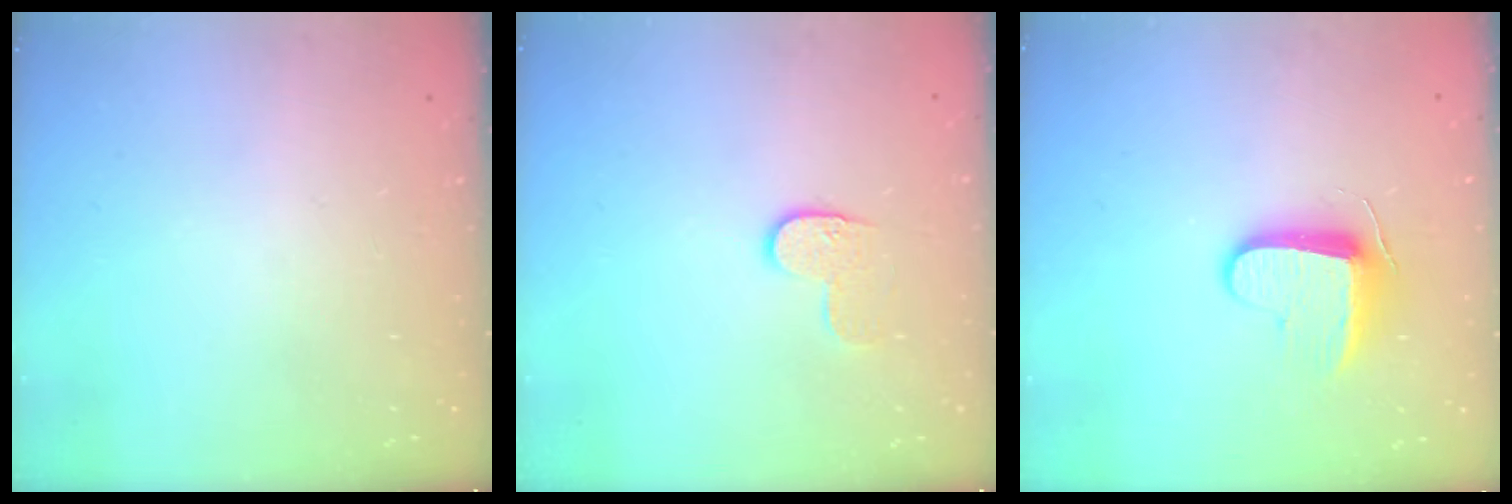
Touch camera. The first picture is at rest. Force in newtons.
{"total": 6.0, "press": 6.0, "slide": 0.5}
{"total": 8.9, "press": 8.9, "slide": 0.8}